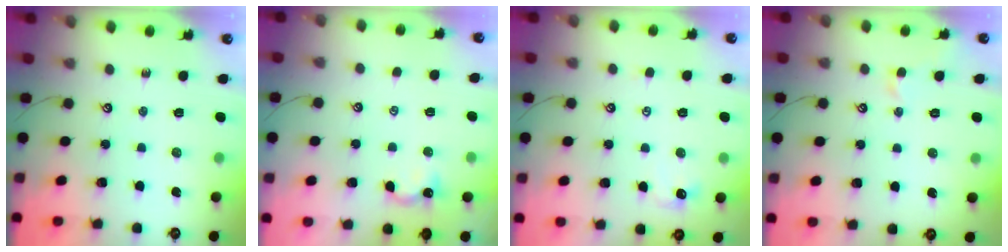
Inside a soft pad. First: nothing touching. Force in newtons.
{"total": 2.9, "press": 2.9, "slide": 0.3}
{"total": 0.8, "press": 0.5, "slide": 0.6}
{"total": 0.5, "press": 0.3, "slide": 0.4}